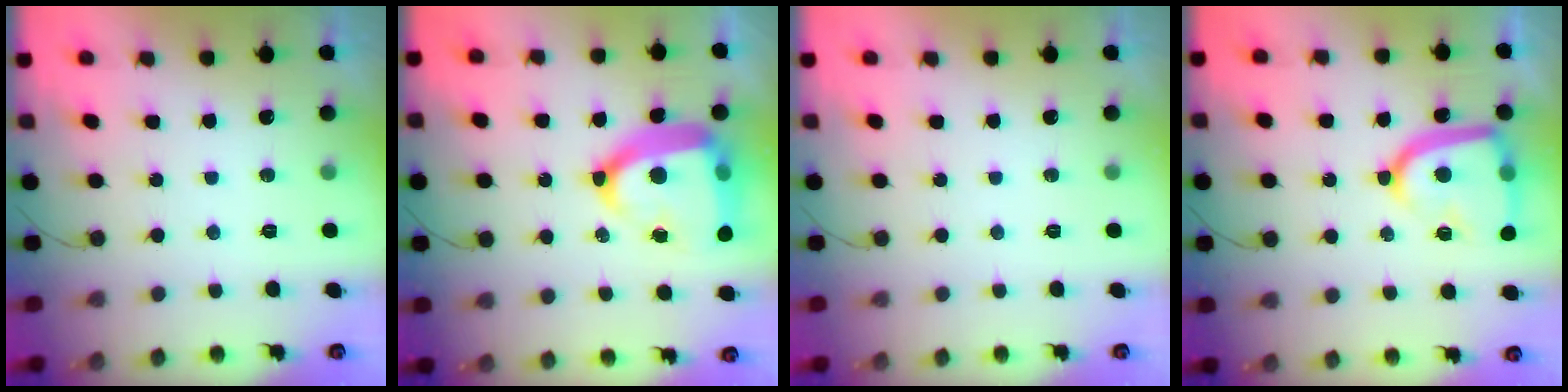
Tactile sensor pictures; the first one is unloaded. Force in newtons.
{"total": 20.1, "press": 20.0, "slide": 1.7}
{"total": 0.0}
{"total": 17.2, "press": 17.1, "slide": 1.6}